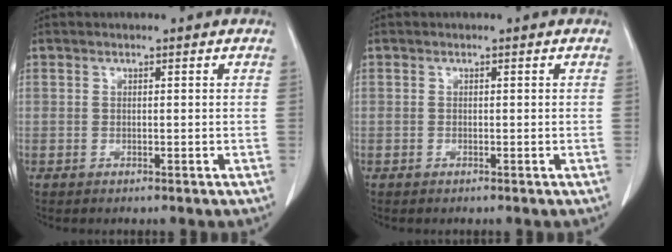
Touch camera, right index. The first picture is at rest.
{"total": 0.0}